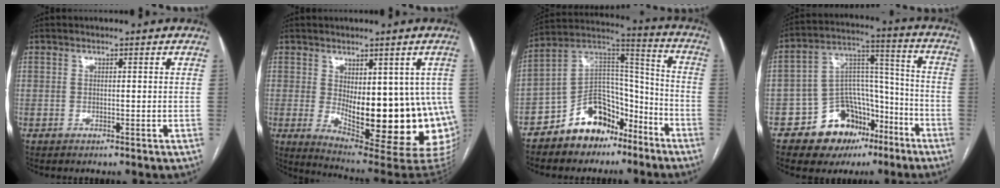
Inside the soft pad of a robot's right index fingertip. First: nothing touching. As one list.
[{"total": 20.4, "force": [-2.1, 7.2, 19.0], "torque": [-0.172, -0.014, -0.006]}, {"total": 14.0, "force": [-9.4, 8.2, 6.4], "torque": [-0.114, 0.053, -0.162]}, {"total": 13.9, "force": [-8.3, 9.3, 6.2], "torque": [-0.085, 0.060, -0.124]}]